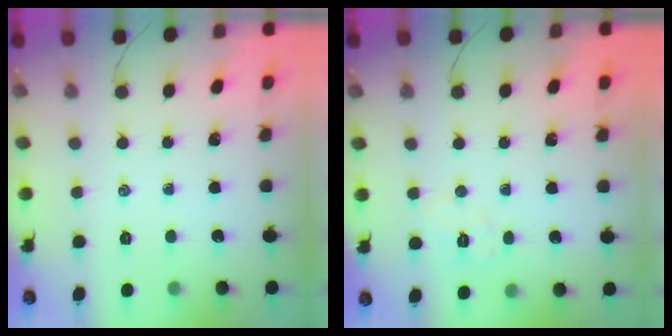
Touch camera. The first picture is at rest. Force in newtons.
{"total": 5.4, "press": 5.2, "slide": 1.1}